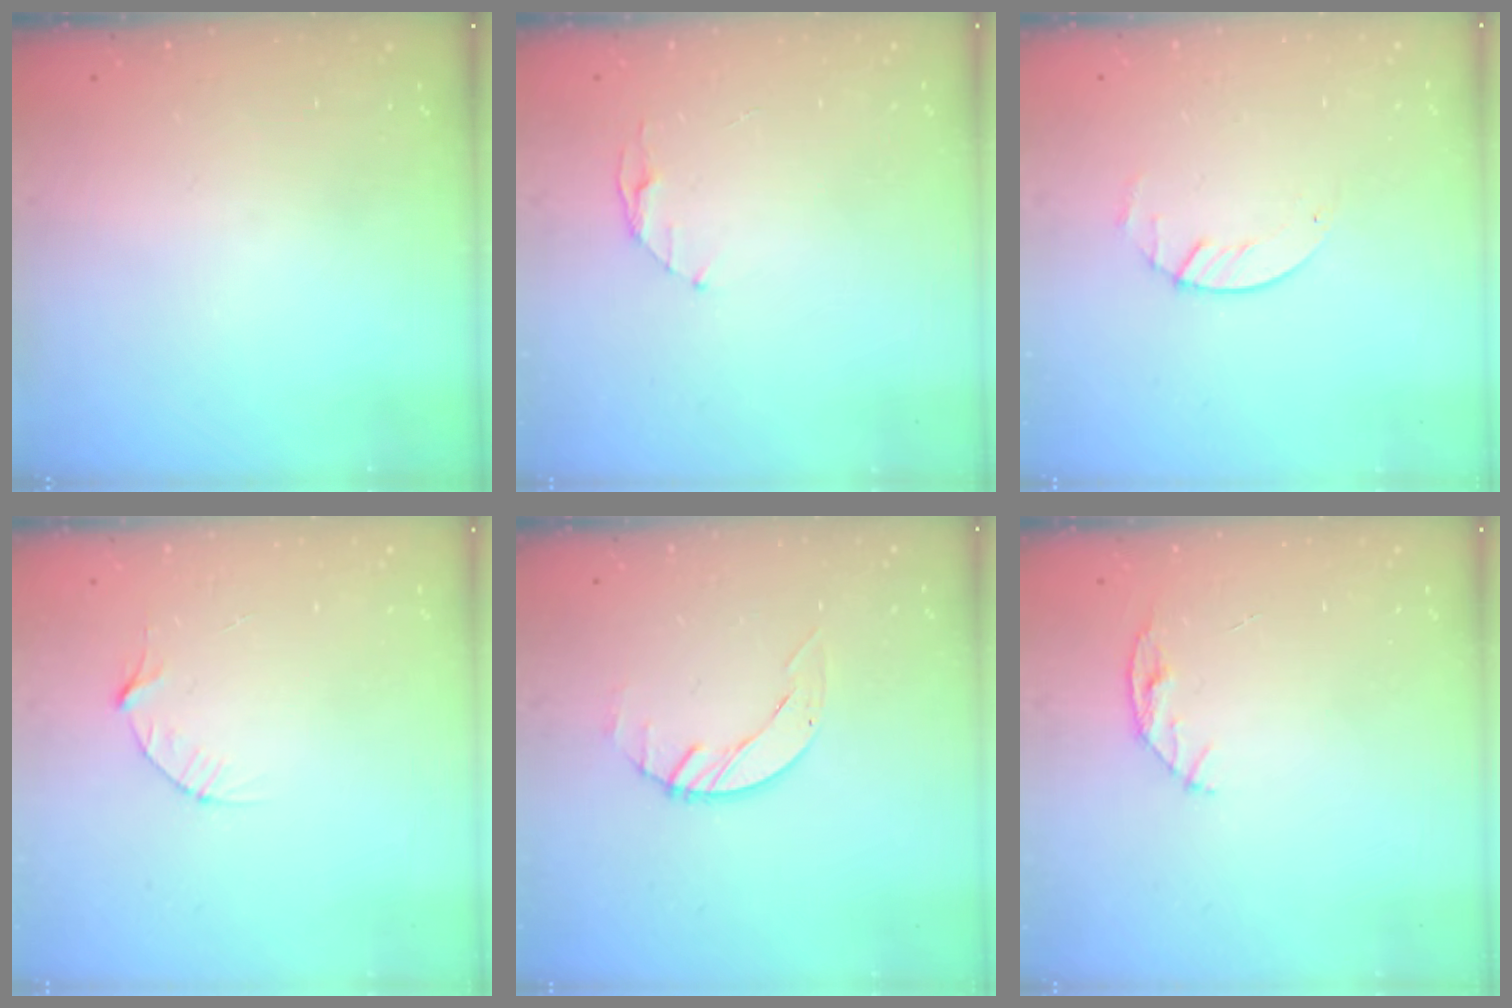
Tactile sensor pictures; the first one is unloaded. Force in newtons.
{"total": 3.9, "press": 3.9, "slide": 0.5}
{"total": 1.8, "press": 1.8, "slide": 0.2}
{"total": 4.1, "press": 4.1, "slide": 0.4}
{"total": 2.6, "press": 2.6, "slide": 0.3}
{"total": 4.8, "press": 4.8, "slide": 0.5}